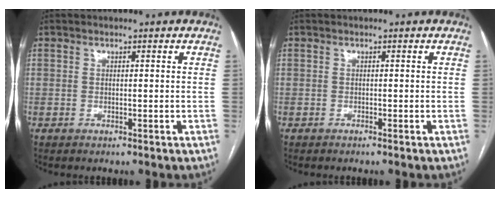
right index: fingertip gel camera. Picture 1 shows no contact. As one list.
[{"total": 0.0}]